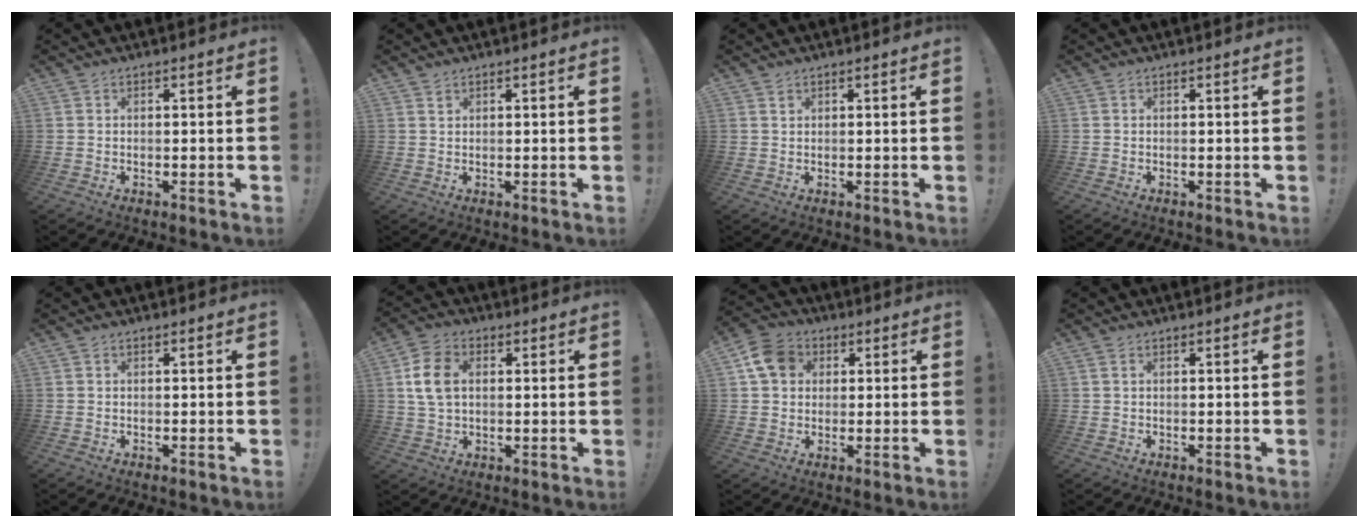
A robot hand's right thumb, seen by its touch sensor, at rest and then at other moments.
{"total": 0.9, "force": [0.7, 0.5, 0.3], "torque": [-0.003, -0.001, 0.012]}
{"total": 0.8, "force": [0.5, 0.5, 0.3], "torque": [-0.002, 0.000, 0.010]}
{"total": 0.0}
{"total": 0.0}
{"total": 11.3, "force": [2.3, 7.8, 7.9], "torque": [-0.144, 0.009, 0.045]}
{"total": 10.3, "force": [3.3, 8.4, 4.9], "torque": [-0.078, 0.002, 0.069]}
{"total": 0.7, "force": [0.4, 0.3, 0.5], "torque": [-0.016, 0.003, 0.008]}